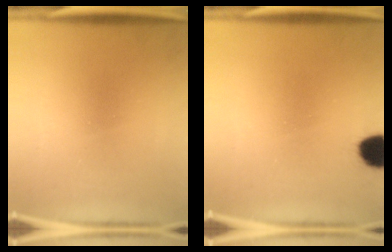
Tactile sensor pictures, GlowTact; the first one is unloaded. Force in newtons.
{"total": 8.0}